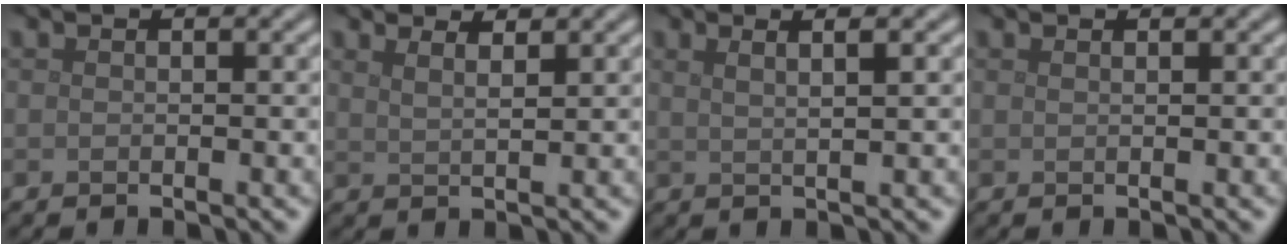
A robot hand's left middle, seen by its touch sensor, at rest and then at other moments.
{"total": 3.1, "force": [2.4, 1.2, 1.6], "torque": [-0.007, 0.013, 0.012]}
{"total": 3.6, "force": [1.8, 1.4, 2.7], "torque": [-0.018, 0.014, -0.002]}
{"total": 0.6, "force": [0.4, 0.2, 0.3], "torque": [-0.001, 0.000, 0.003]}